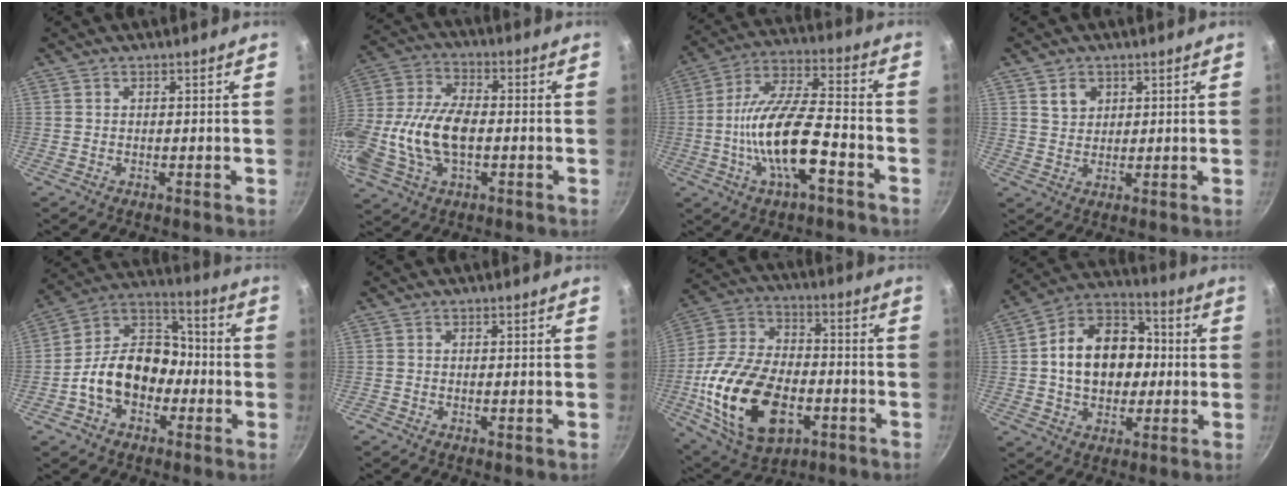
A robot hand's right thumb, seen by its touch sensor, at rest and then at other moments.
{"total": 16.2, "force": [-2.2, 9.1, 13.2], "torque": [-0.265, 0.027, -0.050]}
{"total": 16.6, "force": [-5.6, 5.8, 14.5], "torque": [-0.265, 0.036, -0.112]}
{"total": 4.0, "force": [1.7, 3.2, 1.7], "torque": [-0.012, -0.003, 0.033]}
{"total": 15.2, "force": [-4.1, 11.0, 9.6], "torque": [-0.117, 0.057, -0.087]}
{"total": 0.5, "force": [-0.3, 0.2, 0.4], "torque": [-0.007, 0.000, -0.005]}
{"total": 24.0, "force": [-6.8, 14.5, 17.9], "torque": [-0.332, 0.024, -0.111]}
{"total": 16.9, "force": [0.3, 12.6, 11.2], "torque": [-0.149, 0.031, -0.008]}